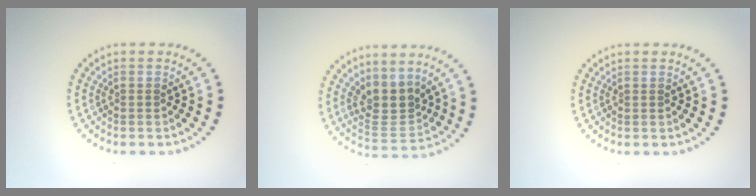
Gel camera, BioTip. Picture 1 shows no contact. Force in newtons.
{"total": 3.4, "press": 3.0, "slide": 1.6}
{"total": 0.0}